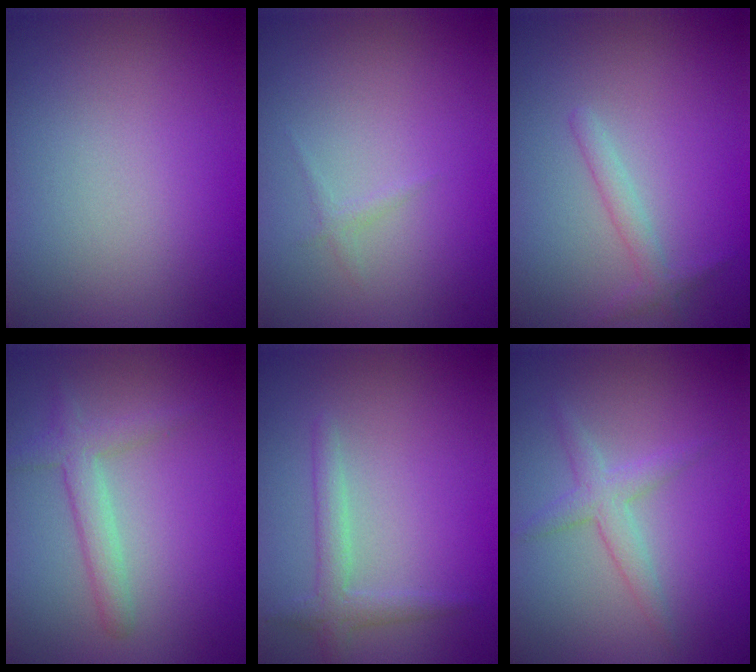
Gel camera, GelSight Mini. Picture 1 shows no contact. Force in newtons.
{"total": 0.6, "press": 0.6, "slide": 0.0}
{"total": 1.4, "press": 1.4, "slide": 0.1}
{"total": 2.5, "press": 2.5, "slide": 0.2}
{"total": 2.0, "press": 2.0, "slide": 0.0}
{"total": 2.2, "press": 2.2, "slide": 0.1}